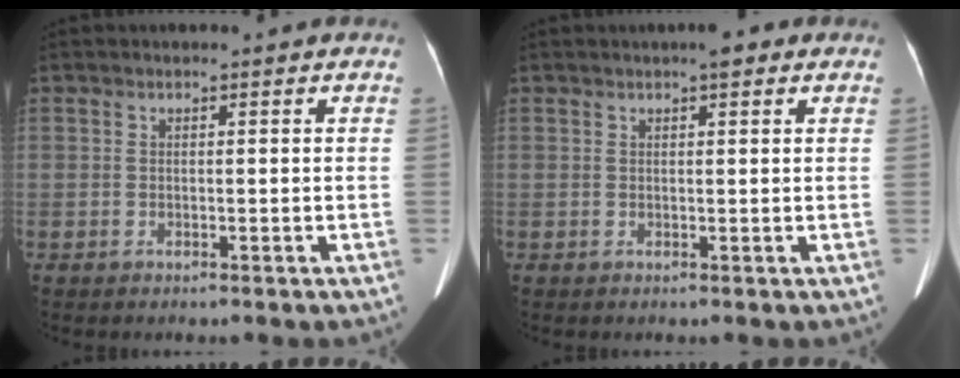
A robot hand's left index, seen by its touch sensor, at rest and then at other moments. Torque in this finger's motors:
{"motor_torque": [0.26, -0.27, 0.04, 0.04]}